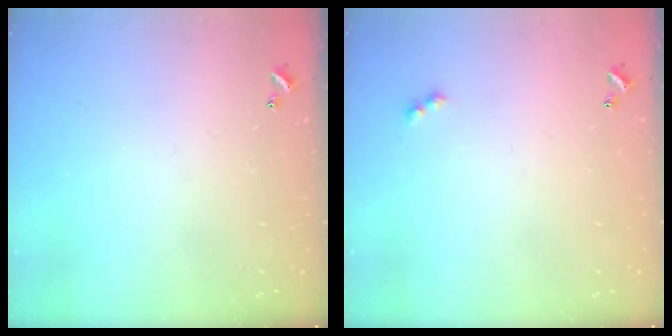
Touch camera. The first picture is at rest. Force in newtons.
{"total": 2.5, "press": 2.5, "slide": 0.6}